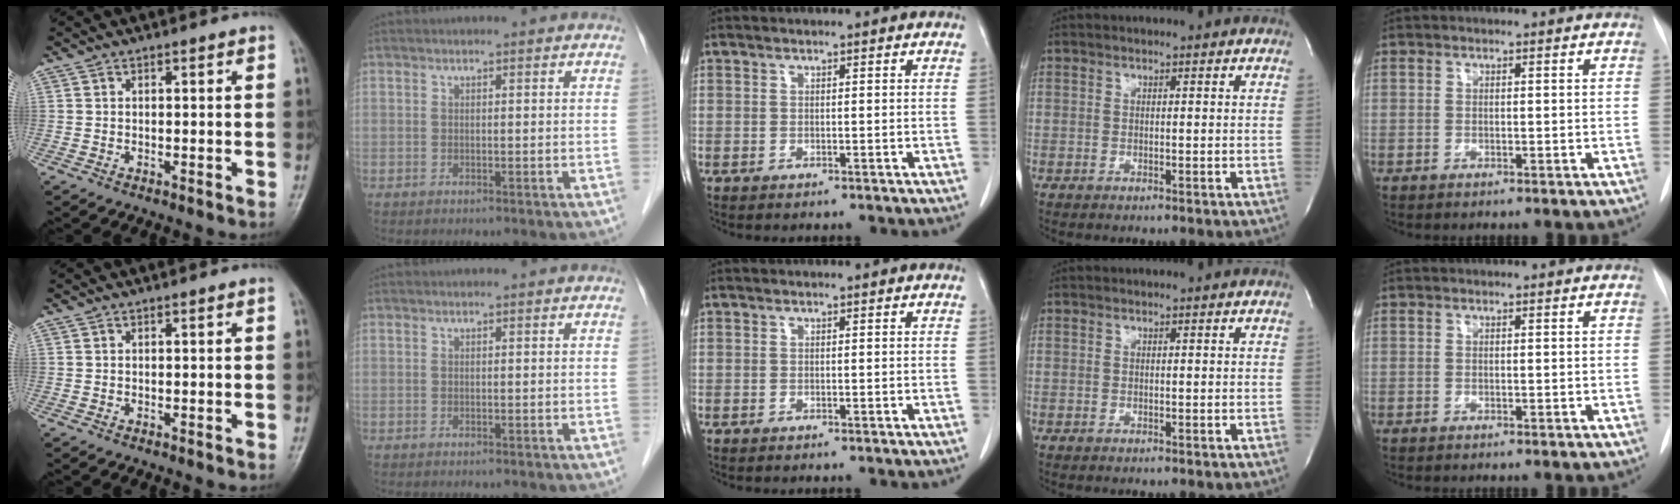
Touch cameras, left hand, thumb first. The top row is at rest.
{}